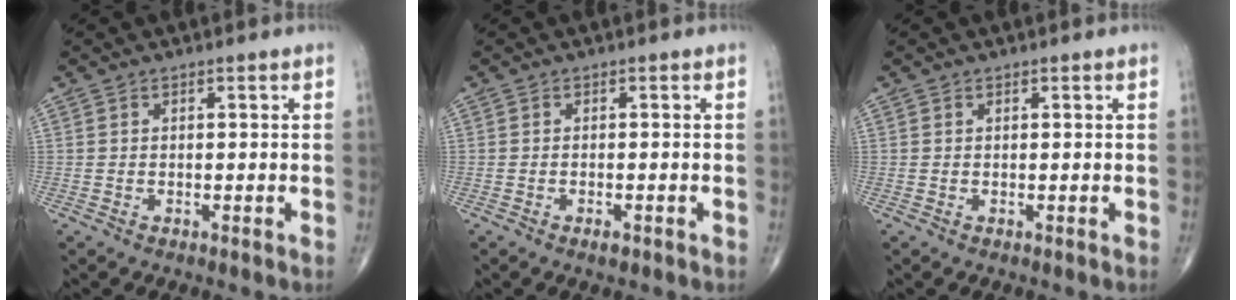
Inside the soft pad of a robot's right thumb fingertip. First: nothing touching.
{"total": 1.4, "force": [-0.8, 0.5, 1.0], "torque": [-0.017, 0.000, -0.013]}
{"total": 0.0}